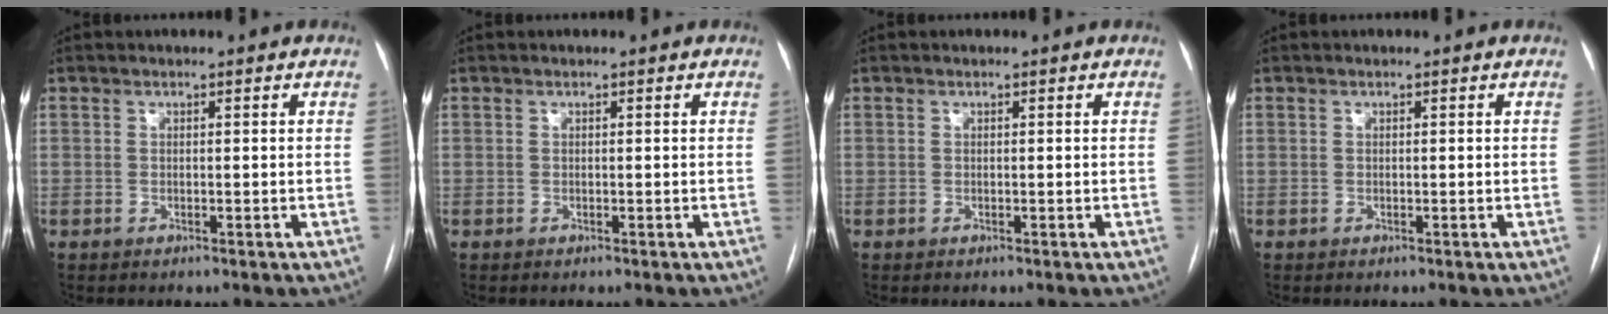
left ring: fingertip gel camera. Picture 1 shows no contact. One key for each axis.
{"total": 0.0}
{"total": 0.0}
{"total": 0.0}